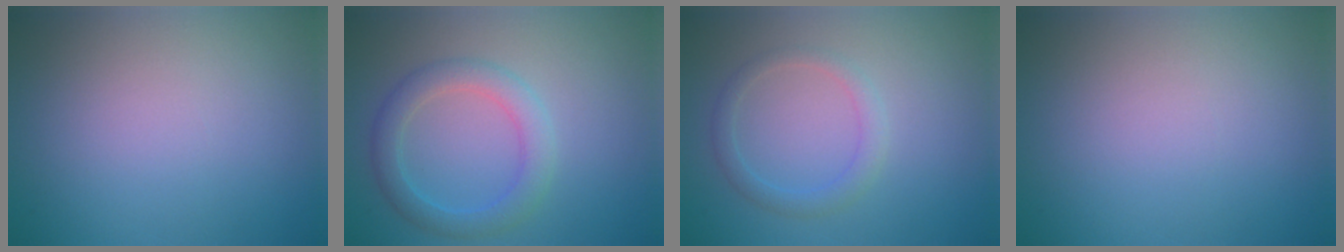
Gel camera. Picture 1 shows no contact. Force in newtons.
{"total": 2.2, "press": 2.2, "slide": 0.3}
{"total": 2.0, "press": 2.0, "slide": 0.3}
{"total": 0.0}